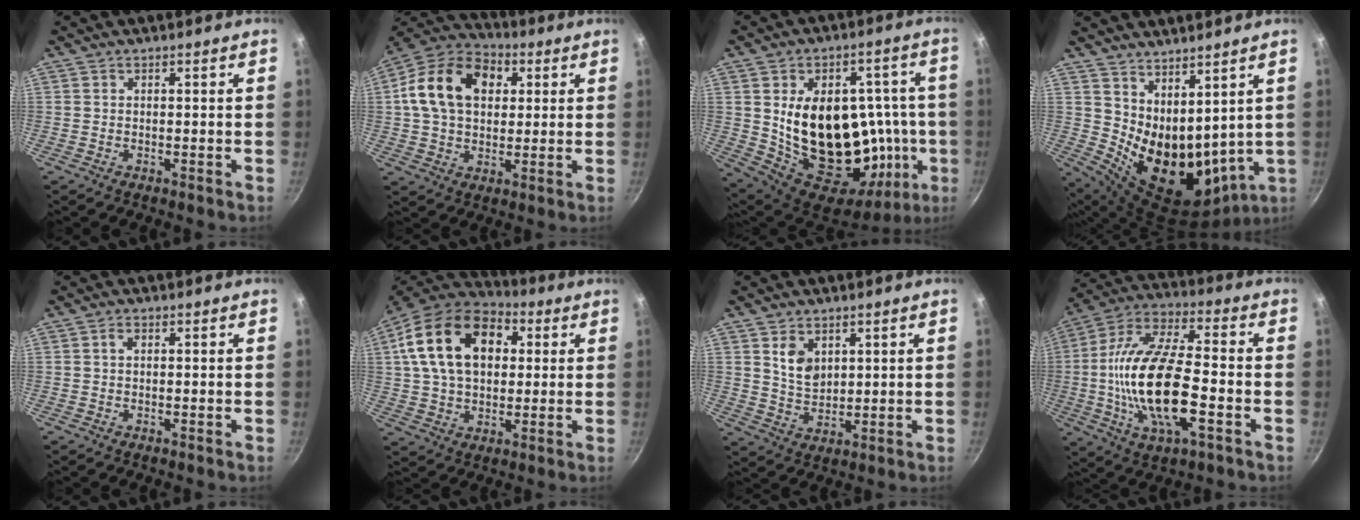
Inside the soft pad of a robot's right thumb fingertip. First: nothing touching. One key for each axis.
{"total": 17.3, "fx": 3.9, "fy": 12.4, "fz": 11.5, "tx": -0.181, "ty": 0.020, "tz": 0.050}
{"total": 30.0, "fx": -0.4, "fy": 19.2, "fz": 23.1, "tx": -0.314, "ty": 0.014, "tz": 0.020}
{"total": 15.8, "fx": 6.1, "fy": 8.6, "fz": 11.7, "tx": -0.162, "ty": -0.058, "tz": 0.134}
{"total": 1.2, "fx": 0.2, "fy": 0.8, "fz": 0.9, "tx": -0.016, "ty": 0.006, "tz": 0.003}
{"total": 20.6, "fx": 5.3, "fy": 13.8, "fz": 14.3, "tx": -0.229, "ty": 0.014, "tz": 0.081}
{"total": 6.2, "fx": 2.5, "fy": 4.2, "fz": 3.8, "tx": -0.052, "ty": -0.022, "tz": 0.054}
{"total": 21.0, "fx": -3.9, "fy": 8.4, "fz": 18.9, "tx": -0.363, "ty": 0.022, "tz": -0.082}